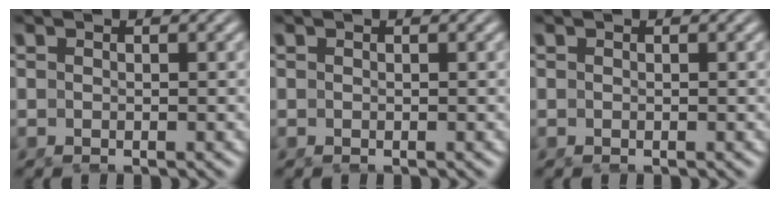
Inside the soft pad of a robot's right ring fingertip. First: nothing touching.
{"total": 0.0}
{"total": 0.0}